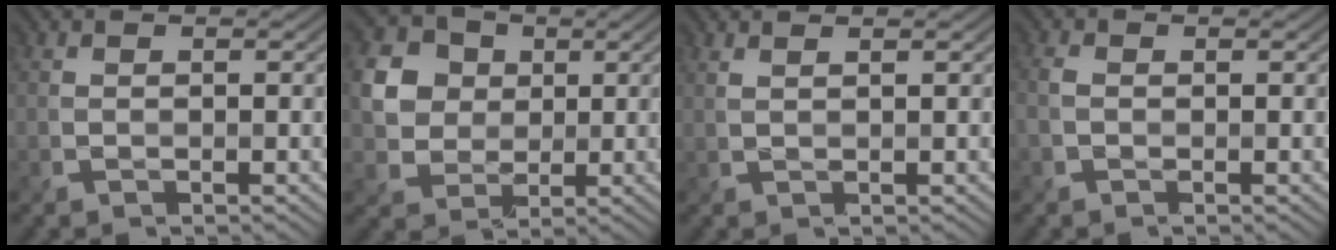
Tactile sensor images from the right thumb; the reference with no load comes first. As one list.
[{"total": 7.2, "force": [1.6, 6.3, 3.1], "torque": [-0.104, 0.005, 0.022]}, {"total": 1.7, "force": [1.3, 0.5, 1.0], "torque": [-0.013, -0.003, 0.015]}, {"total": 1.8, "force": [-0.4, 1.3, 1.2], "torque": [-0.036, -0.004, -0.010]}]